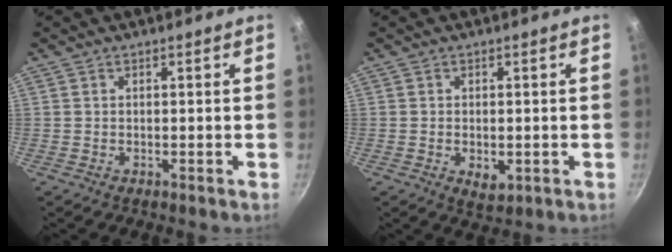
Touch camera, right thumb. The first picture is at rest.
{"total": 3.6, "force": [-0.7, 2.2, 2.7], "torque": [-0.041, -0.009, -0.005]}